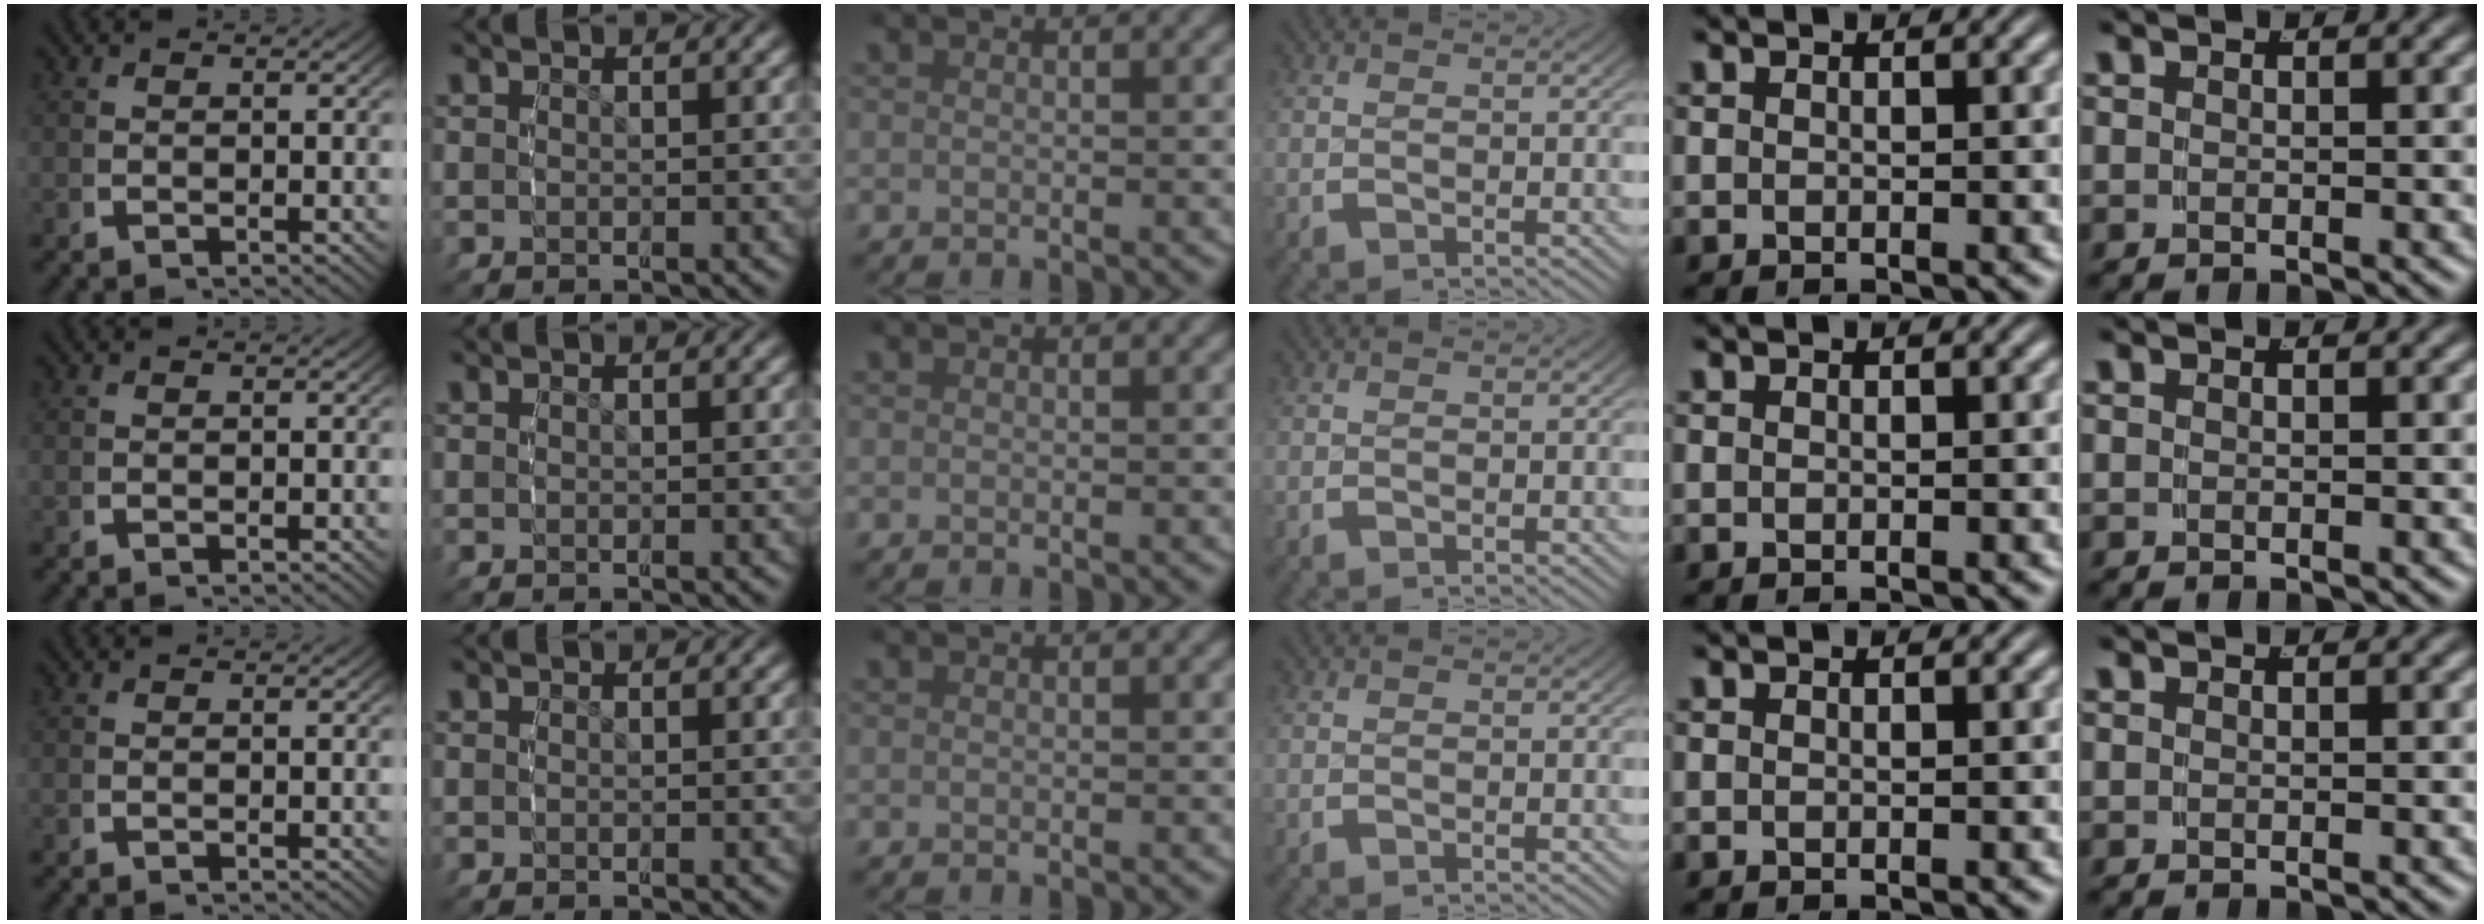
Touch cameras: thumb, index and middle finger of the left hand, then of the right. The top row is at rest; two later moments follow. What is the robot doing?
{"motion": "reach", "object": "shorts"}